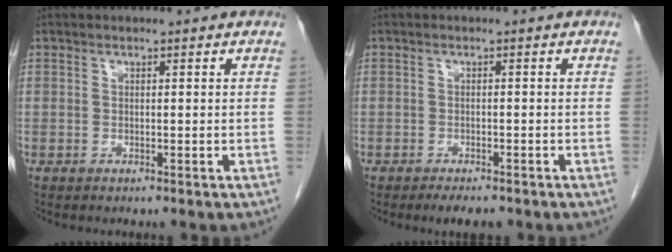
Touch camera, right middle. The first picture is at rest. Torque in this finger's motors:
{"motor_torque": [0.23, -0.05, -0.04, -0.01]}